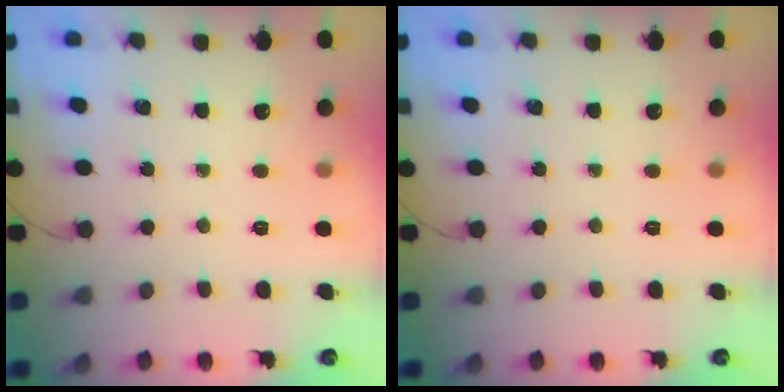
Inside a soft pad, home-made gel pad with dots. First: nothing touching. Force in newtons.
{"total": 0.0}